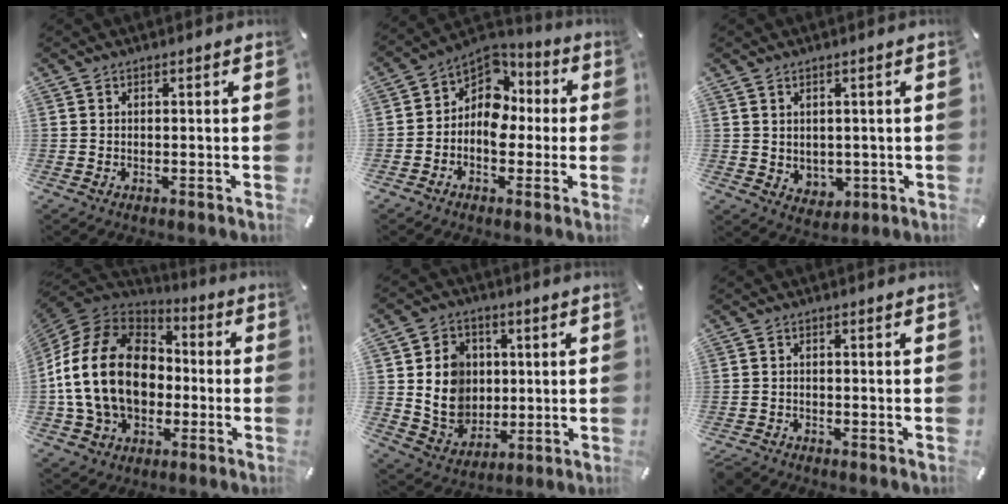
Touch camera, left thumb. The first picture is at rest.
{"total": 9.6, "force": [-0.7, 8.6, 4.2], "torque": [-0.080, -0.005, -0.014]}
{"total": 3.8, "force": [2.2, 3.1, 0.2], "torque": [0.003, -0.015, 0.040]}
{"total": 21.0, "force": [-1.9, 16.0, 13.5], "torque": [-0.306, 0.024, -0.036]}
{"total": 11.2, "force": [1.5, 10.3, 4.1], "torque": [-0.091, -0.005, 0.036]}
{"total": 1.9, "force": [-1.7, 0.8, 0.4], "torque": [-0.015, 0.006, -0.037]}